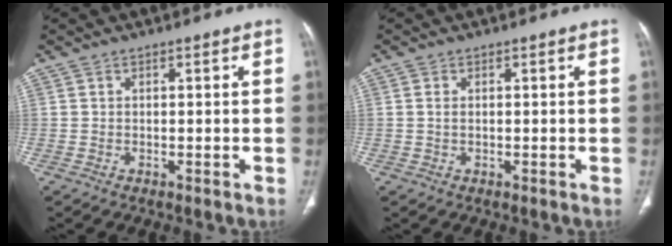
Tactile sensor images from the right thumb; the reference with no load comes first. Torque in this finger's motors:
{"motor_torque": [-0.16, 0.04, -0.21, -0.09, -0.04]}